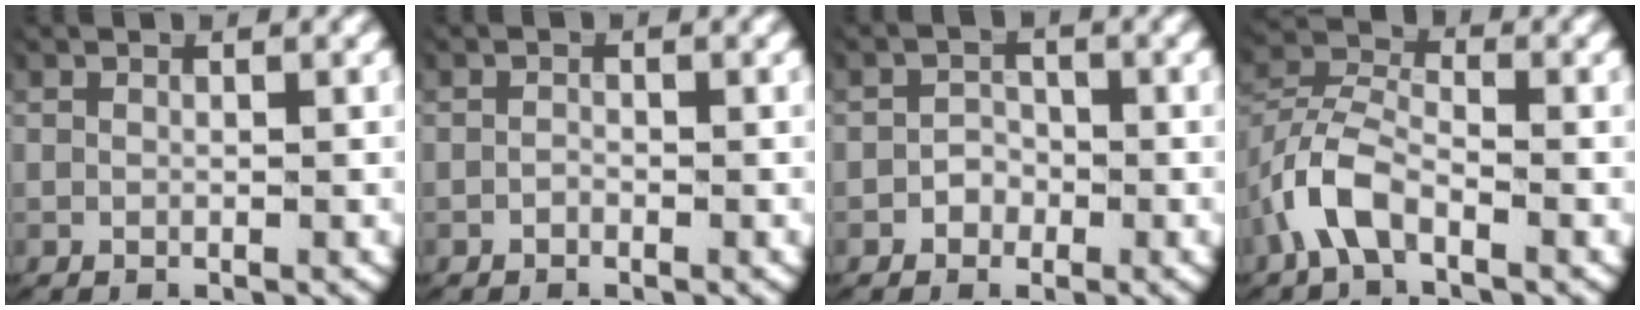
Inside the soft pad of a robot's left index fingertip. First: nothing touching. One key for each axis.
{"total": 0.6, "fx": -0.5, "fy": 0.2, "fz": 0.1, "tx": -0.005, "ty": -0.007, "tz": -0.007}
{"total": 2.3, "fx": -0.8, "fy": 2.0, "fz": 0.5, "tx": -0.002, "ty": -0.001, "tz": -0.019}
{"total": 3.5, "fx": -1.5, "fy": 2.1, "fz": 2.3, "tx": -0.057, "ty": 0.001, "tz": -0.035}